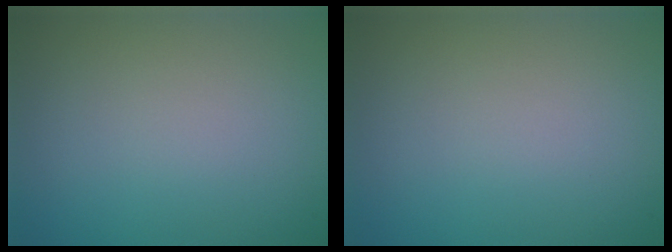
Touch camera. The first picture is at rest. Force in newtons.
{"total": 0.0}